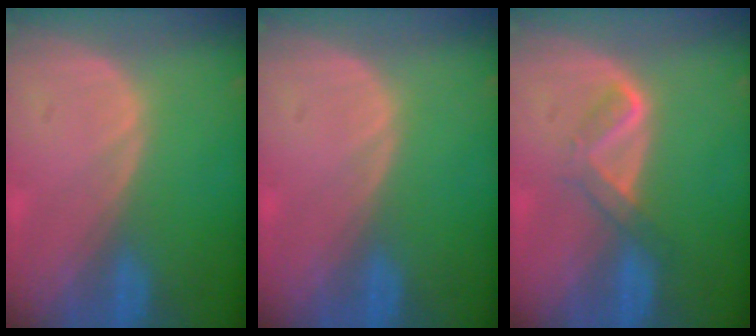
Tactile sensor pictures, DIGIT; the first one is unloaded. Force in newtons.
{"total": 0.0}
{"total": 3.5, "press": 3.4, "slide": 0.6}